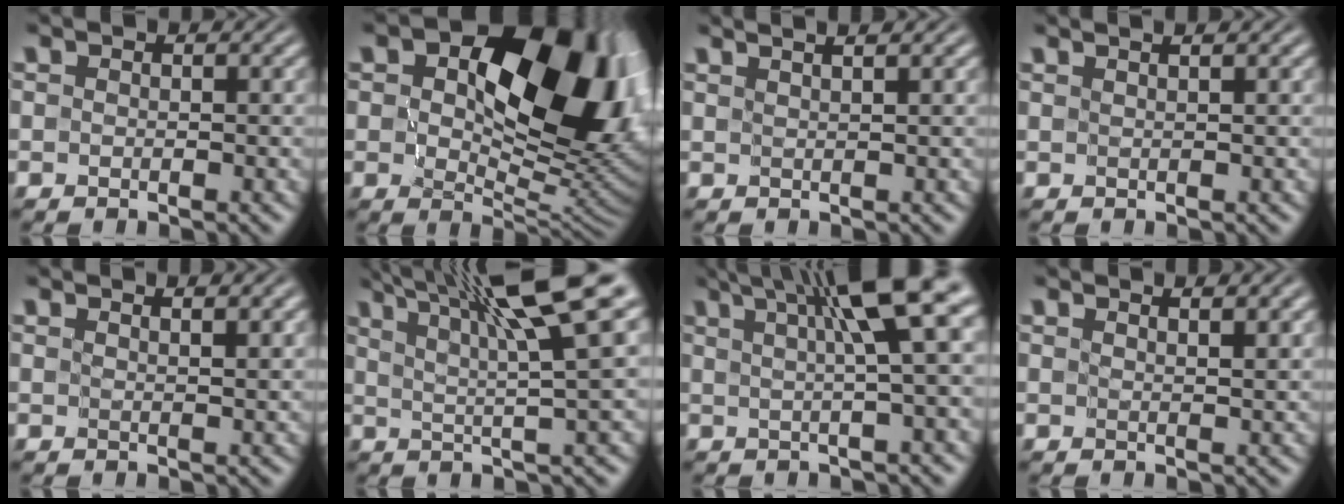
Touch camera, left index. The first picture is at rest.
{"total": 15.7, "force": [4.0, 8.9, 12.3], "torque": [-0.151, 0.007, 0.067]}
{"total": 3.6, "force": [2.5, 1.2, 2.3], "torque": [-0.018, 0.030, 0.005]}
{"total": 1.5, "force": [1.2, 0.2, 0.9], "torque": [-0.011, 0.000, 0.005]}
{"total": 1.5, "force": [1.3, -0.1, 0.7], "torque": [-0.012, 0.002, 0.019]}
{"total": 10.9, "force": [6.0, 1.3, 9.0], "torque": [-0.125, 0.026, 0.096]}
{"total": 8.3, "force": [3.4, 1.3, 7.5], "torque": [-0.089, 0.031, 0.052]}
{"total": 1.9, "force": [1.6, 0.1, 1.0], "torque": [-0.011, 0.001, 0.021]}